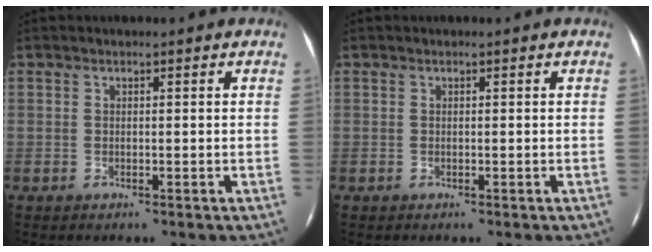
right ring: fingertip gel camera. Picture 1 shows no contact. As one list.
[{"total": 0.0}]